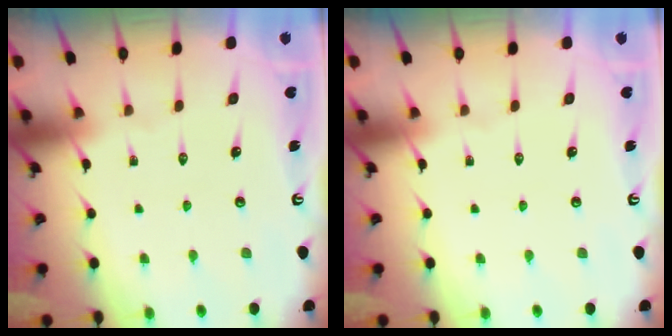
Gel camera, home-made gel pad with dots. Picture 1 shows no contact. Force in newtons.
{"total": 0.0}